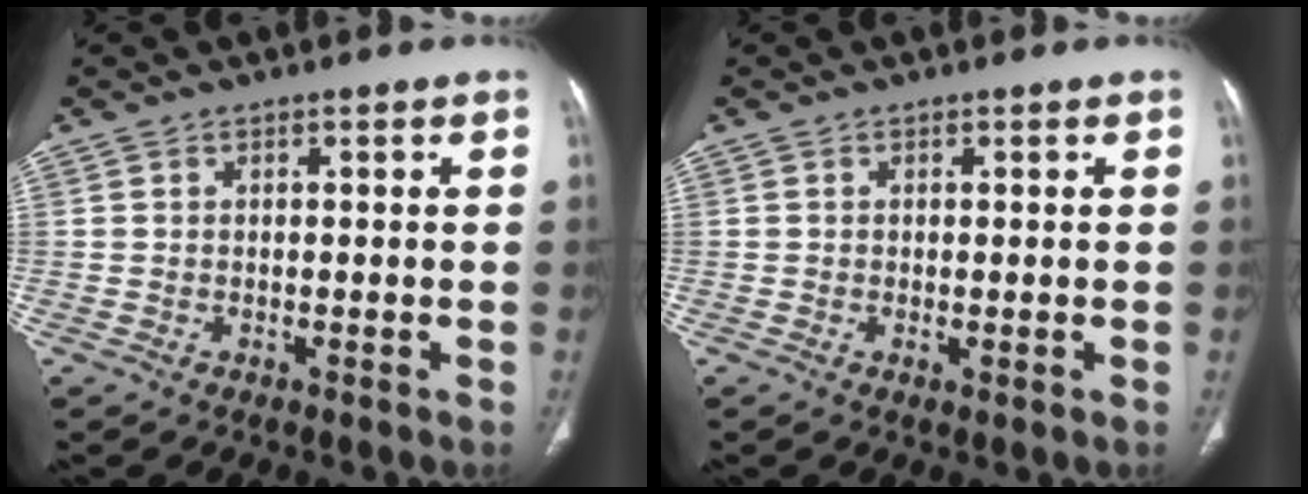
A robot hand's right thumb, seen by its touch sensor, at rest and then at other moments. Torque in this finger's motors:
{"motor_torque": [-0.07, 0.05, -0.20, -0.02, -0.02]}